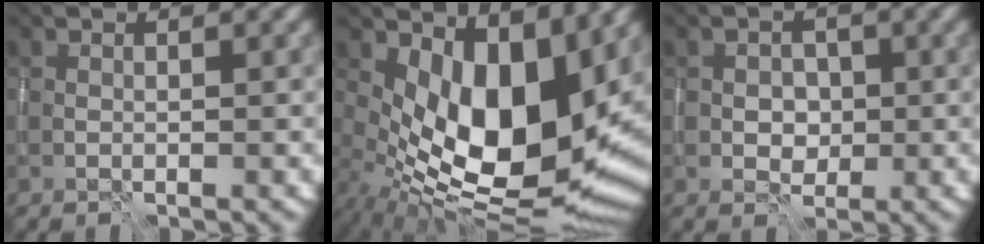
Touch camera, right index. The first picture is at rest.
{"total": 13.4, "force": [1.1, 6.8, 11.5], "torque": [-0.172, -0.023, 0.017]}
{"total": 2.1, "force": [-0.2, 1.9, 1.0], "torque": [-0.018, -0.003, -0.005]}